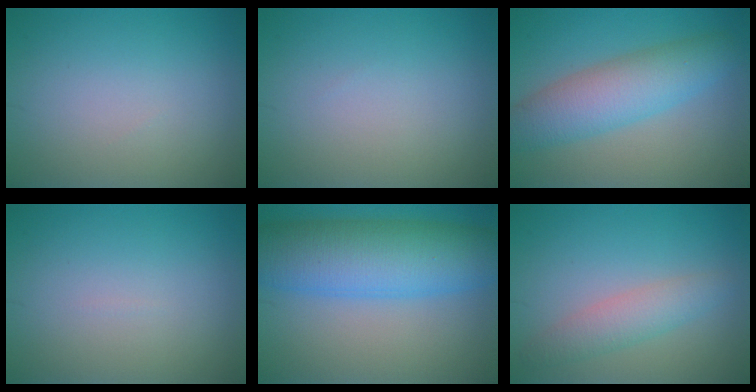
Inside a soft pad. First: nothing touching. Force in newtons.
{"total": 0.0}
{"total": 6.2, "press": 6.2, "slide": 0.1}
{"total": 0.0}
{"total": 9.9, "press": 9.9, "slide": 0.3}
{"total": 2.8, "press": 2.8, "slide": 0.1}